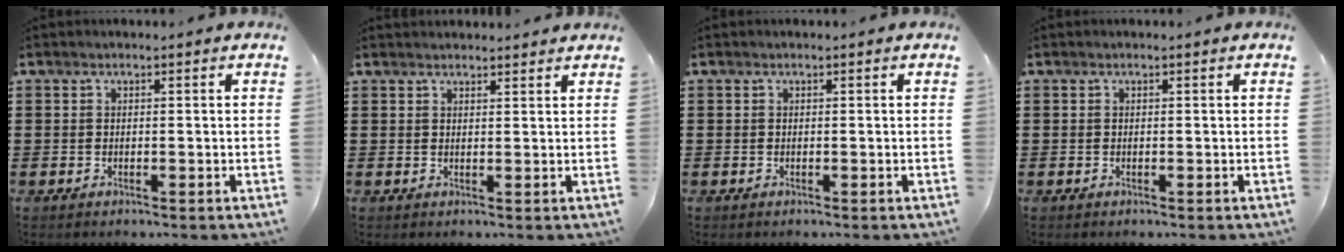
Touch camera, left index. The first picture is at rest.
{"total": 1.4, "force": [1.4, 0.2, 0.1], "torque": [-0.005, 0.001, 0.027]}
{"total": 0.0}
{"total": 0.0}